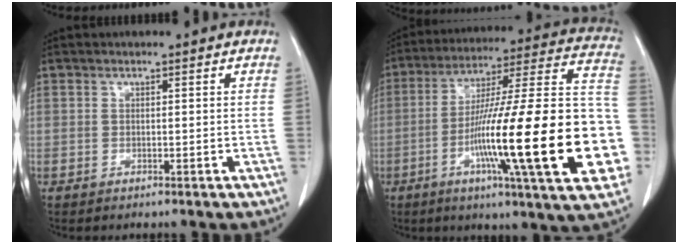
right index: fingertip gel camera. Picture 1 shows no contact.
{"total": 30.3, "force": [-7.3, 2.4, 29.3], "torque": [-0.383, -0.007, -0.127]}